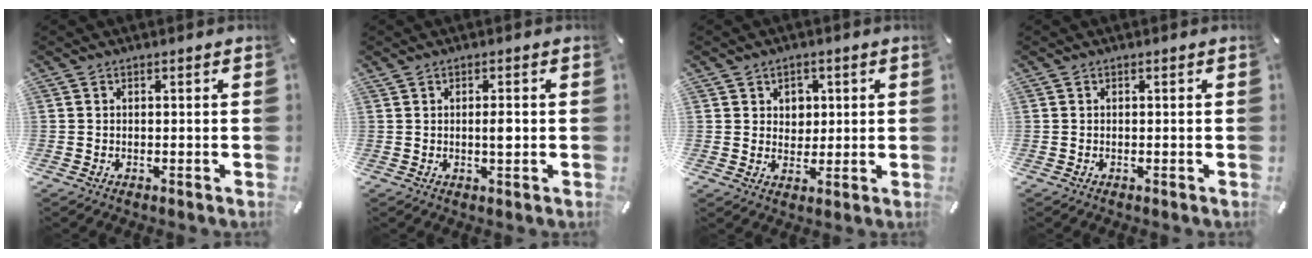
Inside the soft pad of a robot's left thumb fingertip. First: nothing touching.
{"total": 2.8, "force": [0.2, 0.8, 2.7], "torque": [-0.044, -0.003, -0.001]}
{"total": 4.1, "force": [1.6, 3.7, 0.8], "torque": [-0.003, -0.002, 0.023]}
{"total": 0.0}